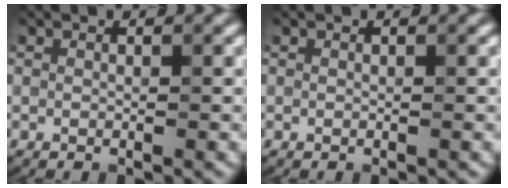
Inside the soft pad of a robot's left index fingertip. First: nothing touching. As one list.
[{"total": 0.0}]